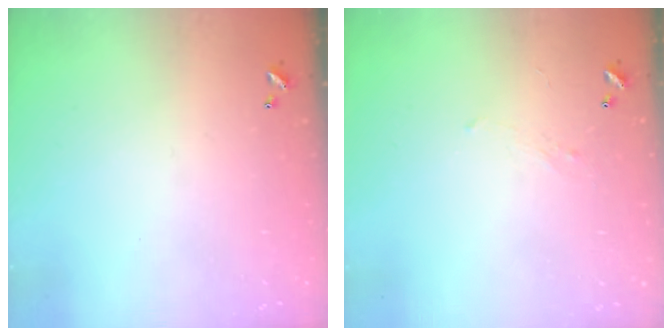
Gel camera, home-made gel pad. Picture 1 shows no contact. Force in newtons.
{"total": 1.0, "press": 0.8, "slide": 0.5}